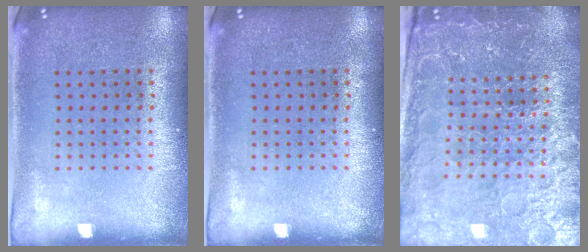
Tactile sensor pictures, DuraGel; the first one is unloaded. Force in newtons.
{"total": 0.0}
{"total": 5.2, "press": 4.8, "slide": 1.9}